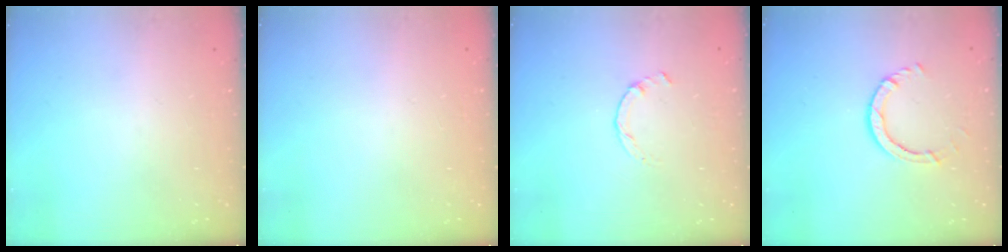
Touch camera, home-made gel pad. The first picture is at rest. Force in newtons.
{"total": 2.5, "press": 2.5, "slide": 0.2}
{"total": 0.0}
{"total": 3.8, "press": 3.8, "slide": 0.5}